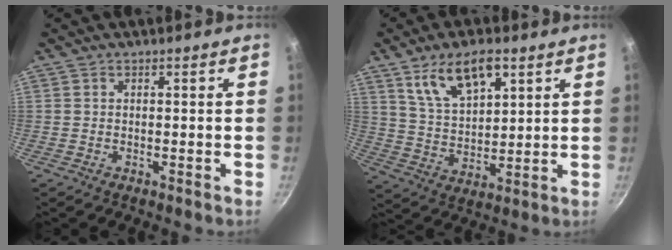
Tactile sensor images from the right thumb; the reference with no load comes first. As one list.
[{"total": 12.3, "force": [6.7, 6.0, 8.4], "torque": [-0.122, -0.023, 0.131]}]